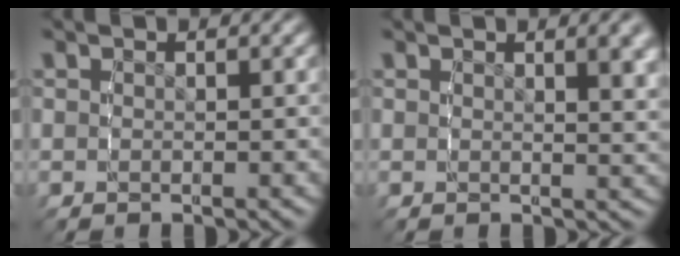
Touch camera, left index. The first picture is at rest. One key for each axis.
{"total": 2.0, "fx": 1.1, "fy": -0.4, "fz": 1.7, "tx": -0.020, "ty": -0.007, "tz": 0.021}